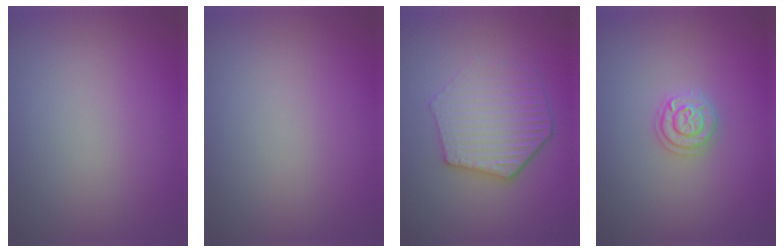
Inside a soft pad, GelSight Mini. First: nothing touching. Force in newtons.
{"total": 0.0}
{"total": 5.3, "press": 4.3, "slide": 3.0}
{"total": 2.0, "press": 1.9, "slide": 0.3}